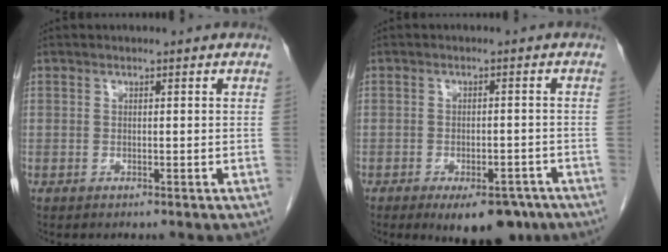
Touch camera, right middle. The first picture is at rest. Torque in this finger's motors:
{"motor_torque": [0.20, -0.16, 0.11, 0.05]}